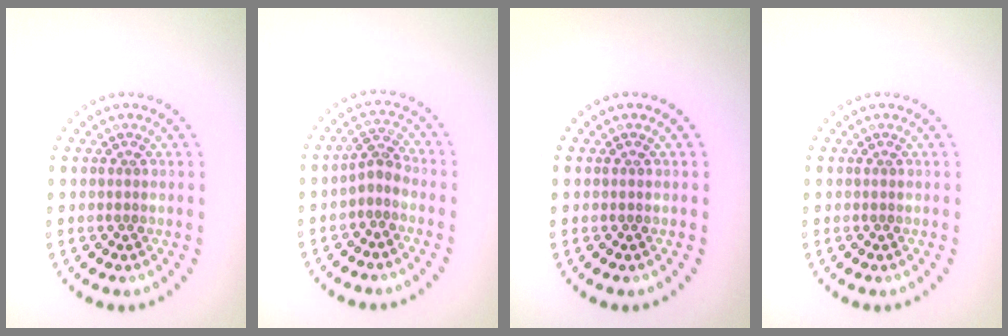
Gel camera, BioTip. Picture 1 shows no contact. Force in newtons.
{"total": 1.8, "press": 1.4, "slide": 1.1}
{"total": 0.0}
{"total": 0.0}